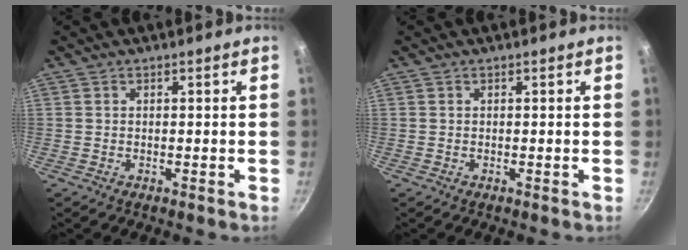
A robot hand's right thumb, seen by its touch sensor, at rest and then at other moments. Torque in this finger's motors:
{"motor_torque": [-0.26, 0.19, 0.05, 0.03, 0.00]}